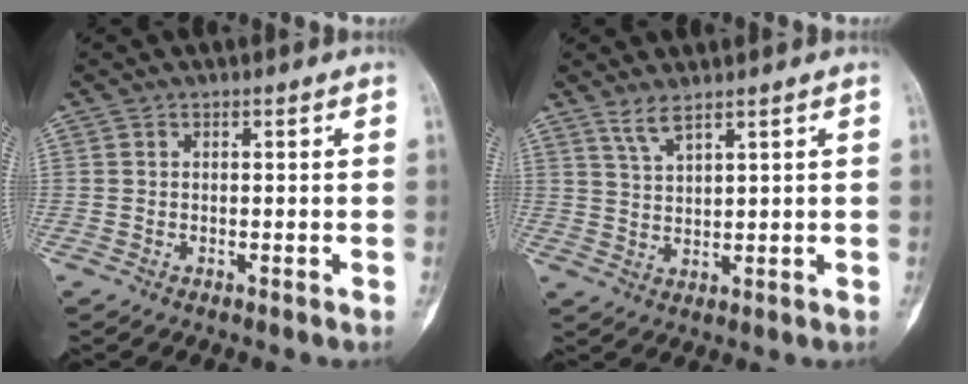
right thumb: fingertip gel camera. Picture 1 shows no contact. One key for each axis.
{"total": 3.6, "fx": 2.8, "fy": 0.5, "fz": 2.2, "tx": -0.049, "ty": -0.023, "tz": 0.064}